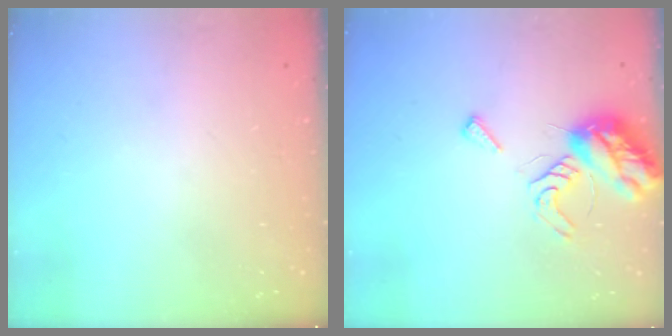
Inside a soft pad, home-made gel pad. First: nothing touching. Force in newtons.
{"total": 8.6, "press": 8.5, "slide": 0.9}